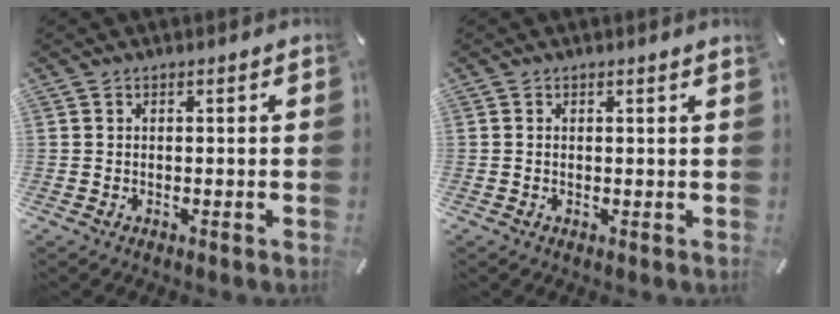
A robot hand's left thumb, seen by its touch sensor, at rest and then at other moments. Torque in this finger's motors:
{"motor_torque": [0.23, 0.15, 0.20, -0.28, 0.07]}